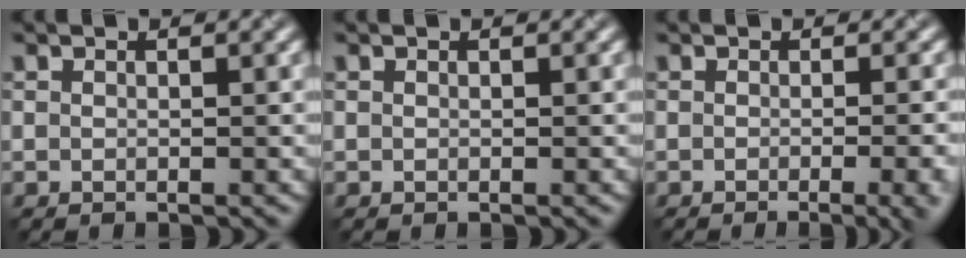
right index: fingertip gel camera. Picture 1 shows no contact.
{"total": 0.0}
{"total": 7.5, "force": [-2.3, 3.1, 6.4], "torque": [-0.027, 0.000, -0.017]}